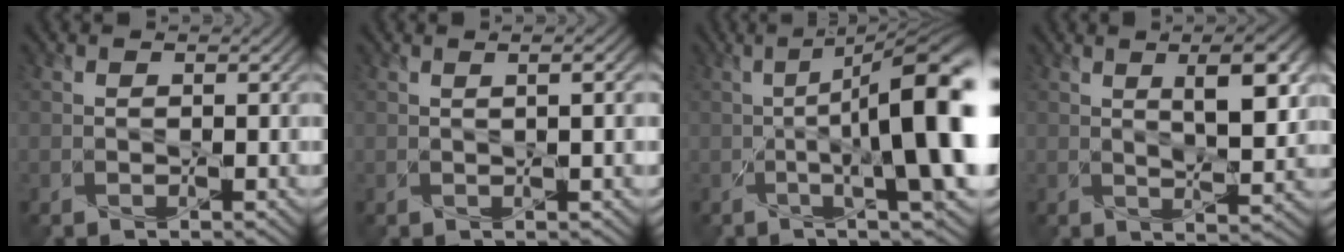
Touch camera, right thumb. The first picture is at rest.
{"total": 2.6, "force": [0.6, 0.3, 2.5], "torque": [-0.032, 0.006, 0.008]}
{"total": 13.6, "force": [-0.3, 3.2, 13.2], "torque": [-0.175, 0.006, -0.008]}
{"total": 6.7, "force": [2.3, 2.1, 6.0], "torque": [-0.089, 0.007, 0.030]}